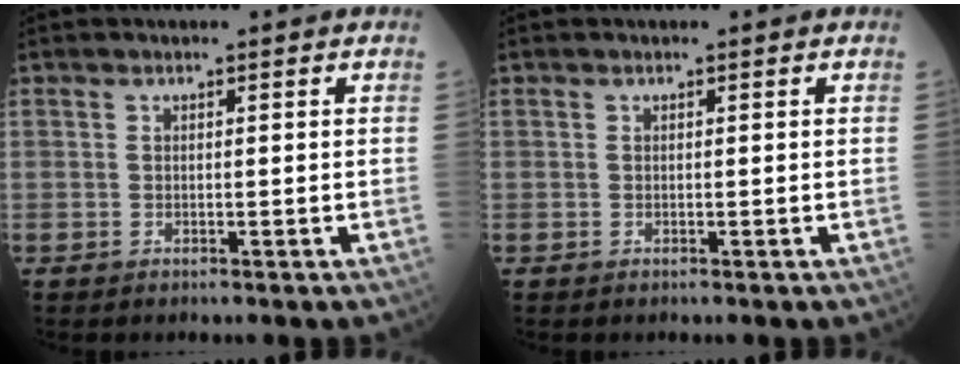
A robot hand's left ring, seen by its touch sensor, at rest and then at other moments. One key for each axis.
{"total": 0.0}